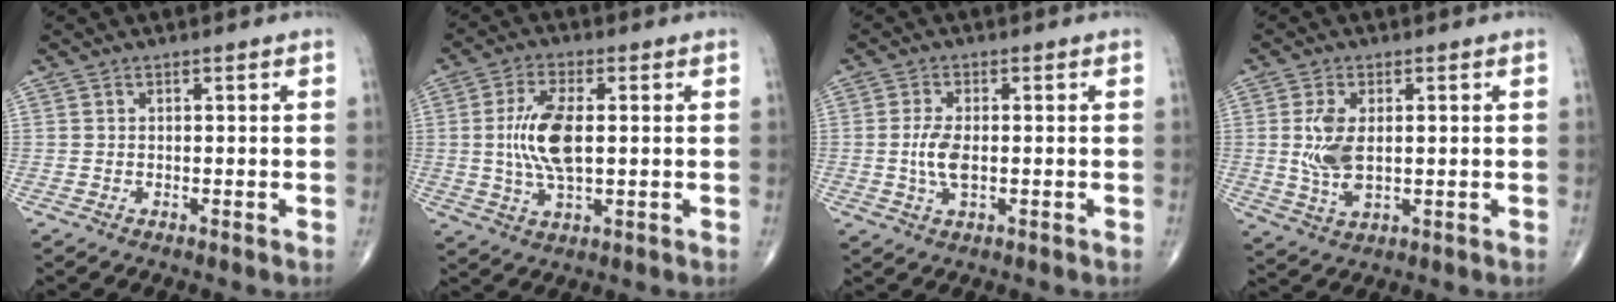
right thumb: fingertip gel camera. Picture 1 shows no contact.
{"total": 10.0, "force": [0.6, 4.3, 9.0], "torque": [-0.187, -0.004, 0.012]}
{"total": 4.7, "force": [-0.3, 2.1, 4.2], "torque": [-0.089, -0.001, -0.009]}
{"total": 7.5, "force": [0.7, 3.9, 6.3], "torque": [-0.134, -0.006, 0.018]}